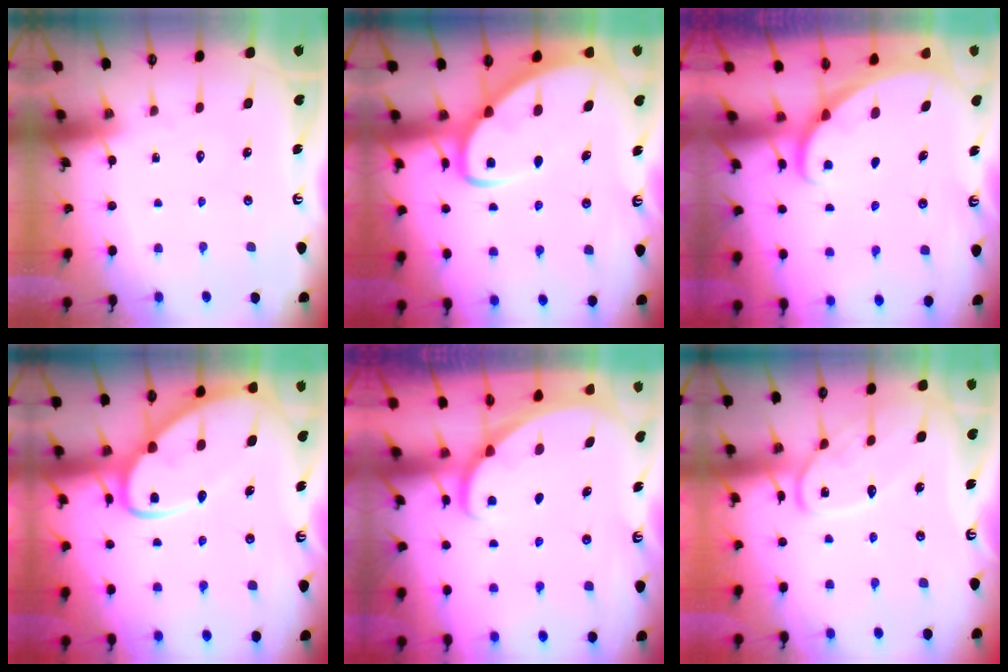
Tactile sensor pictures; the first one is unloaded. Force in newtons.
{"total": 7.1, "press": 7.1, "slide": 0.8}
{"total": 1.6, "press": 1.6, "slide": 0.1}
{"total": 11.6, "press": 11.5, "slide": 1.1}
{"total": 1.6, "press": 1.6, "slide": 0.1}
{"total": 12.2, "press": 12.2, "slide": 1.0}